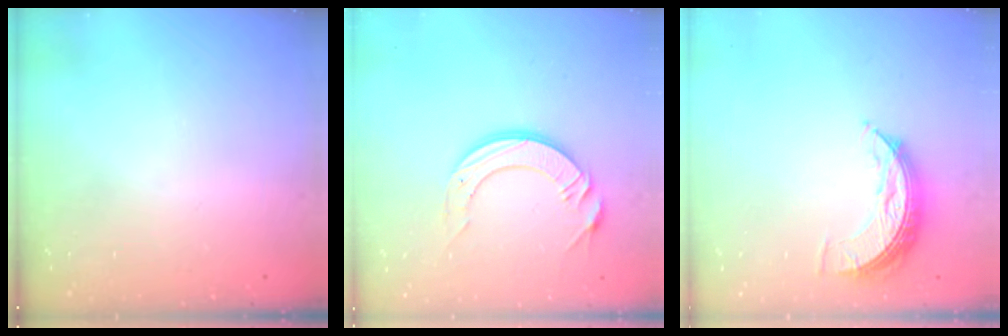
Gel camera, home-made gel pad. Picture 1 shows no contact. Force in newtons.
{"total": 12.8, "press": 12.7, "slide": 1.2}
{"total": 7.8, "press": 7.8, "slide": 0.3}